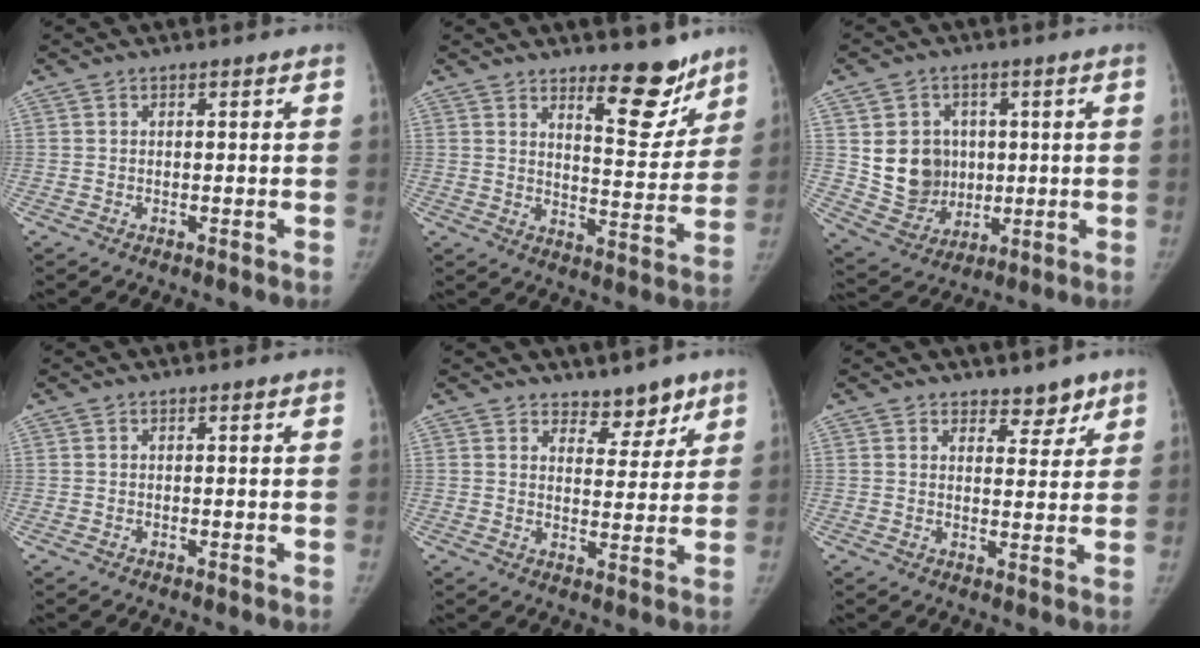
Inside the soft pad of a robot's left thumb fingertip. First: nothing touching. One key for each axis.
{"total": 11.0, "fx": 8.1, "fy": 3.9, "fz": 6.3, "tx": -0.050, "ty": -0.068, "tz": 0.124}
{"total": 11.5, "fx": 1.5, "fy": 10.1, "fz": 5.1, "tx": -0.047, "ty": -0.007, "tz": 0.045}
{"total": 0.0}
{"total": 5.8, "fx": 4.6, "fy": 3.1, "fz": 1.8, "tx": 0.014, "ty": -0.032, "tz": 0.069}
{"total": 4.3, "fx": 3.4, "fy": 2.3, "fz": 1.2, "tx": 0.015, "ty": -0.022, "tz": 0.049}